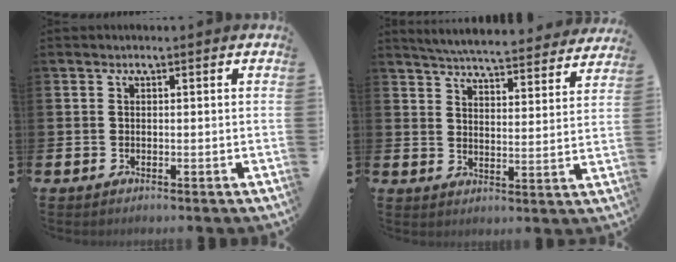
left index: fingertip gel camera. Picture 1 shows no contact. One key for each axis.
{"total": 6.0, "fx": 5.9, "fy": 0.4, "fz": 1.2, "tx": -0.039, "ty": -0.049, "tz": 0.101}